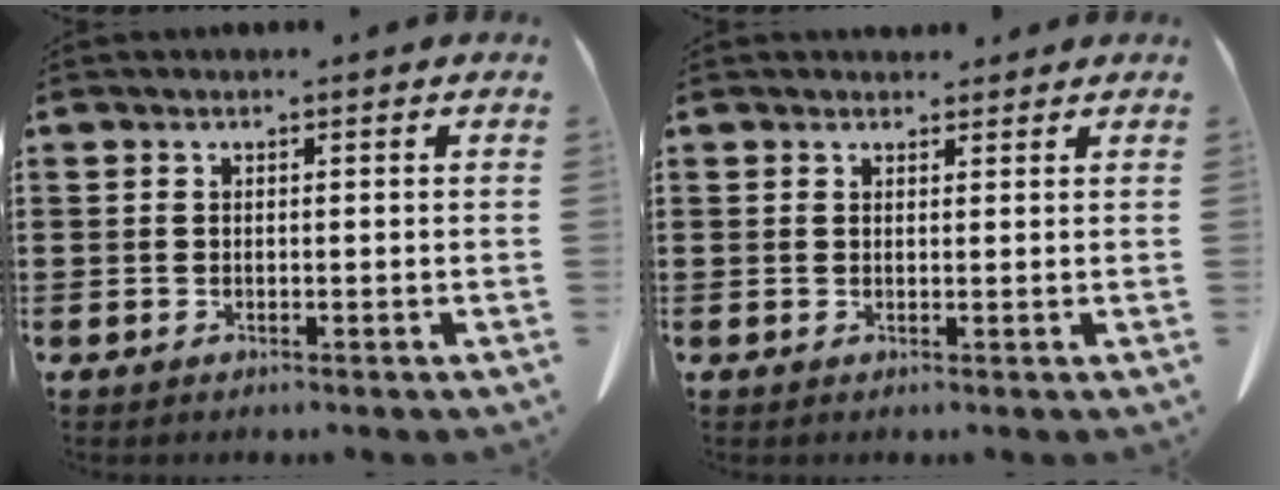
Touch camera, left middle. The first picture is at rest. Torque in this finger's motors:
{"motor_torque": [0.90, 0.76, 0.01, 0.02]}